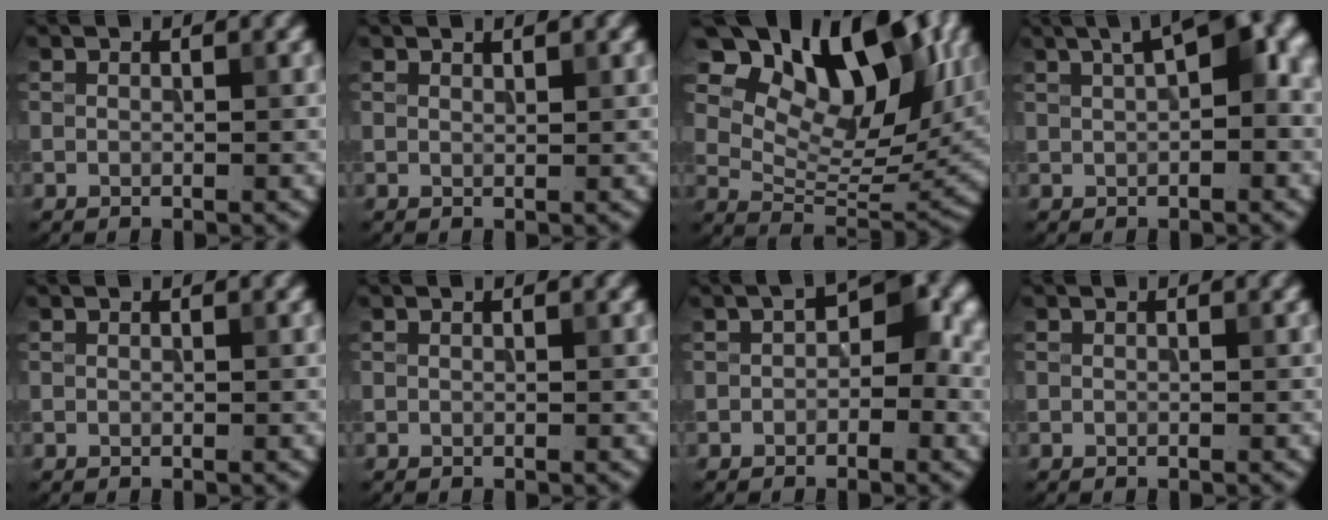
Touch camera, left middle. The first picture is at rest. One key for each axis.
{"total": 0.7, "fx": 0.6, "fy": 0.0, "fz": 0.2, "tx": 0.001, "ty": -0.001, "tz": 0.012}
{"total": 14.7, "fx": 8.6, "fy": 7.2, "fz": 9.5, "tx": -0.163, "ty": 0.019, "tz": 0.159}
{"total": 7.7, "fx": 2.1, "fy": 3.1, "fz": 6.7, "tx": -0.086, "ty": 0.029, "tz": 0.030}
{"total": 0.0}
{"total": 0.0}
{"total": 4.2, "fx": 0.2, "fy": 2.4, "fz": 3.4, "tx": -0.028, "ty": 0.008, "tz": -0.007}
{"total": 0.0}